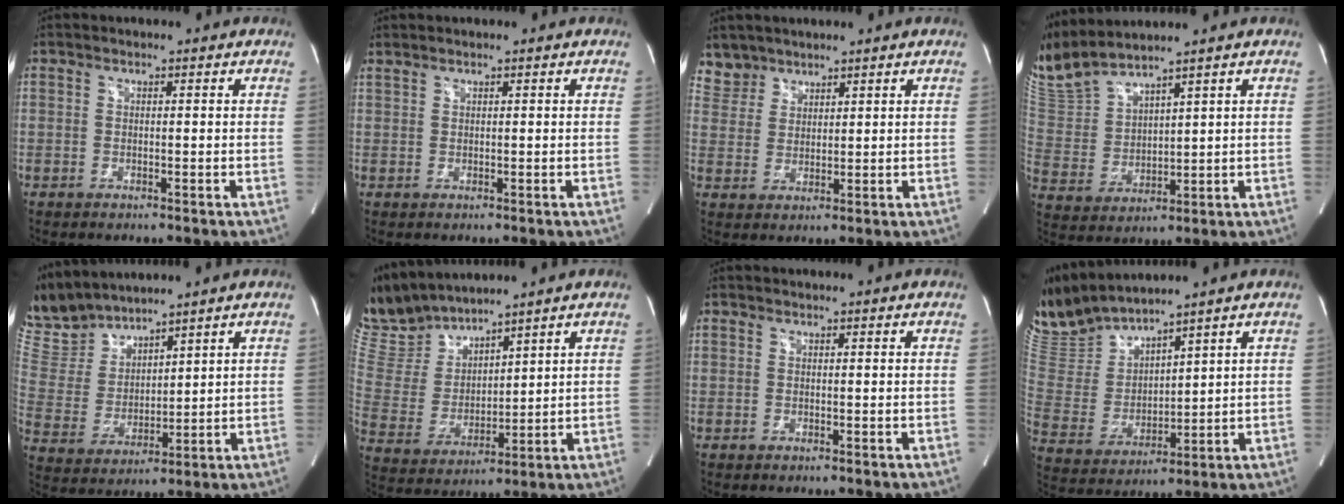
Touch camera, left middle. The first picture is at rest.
{"total": 0.6, "force": [0.6, -0.1, 0.0], "torque": [-0.010, 0.006, 0.019]}
{"total": 4.3, "force": [3.6, 2.1, -0.5], "torque": [0.017, 0.004, 0.075]}
{"total": 10.3, "force": [9.6, 0.1, 3.8], "torque": [-0.096, 0.004, 0.210]}
{"total": 10.0, "force": [9.7, 1.7, 1.8], "torque": [-0.063, 0.012, 0.217]}
{"total": 11.4, "force": [10.9, 1.9, 2.7], "torque": [-0.076, 0.009, 0.236]}
{"total": 0.0}
{"total": 11.0, "force": [10.6, 0.7, 2.9], "torque": [-0.081, -0.001, 0.232]}